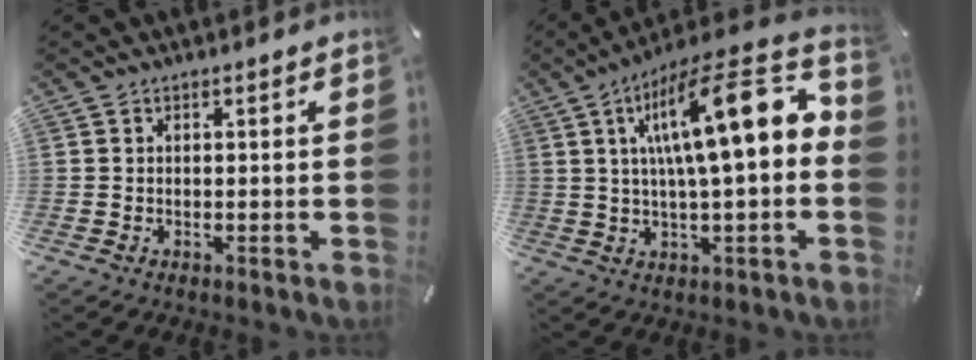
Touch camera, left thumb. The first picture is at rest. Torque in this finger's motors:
{"motor_torque": [2.12, 2.89, 1.64, -1.12, 0.64]}